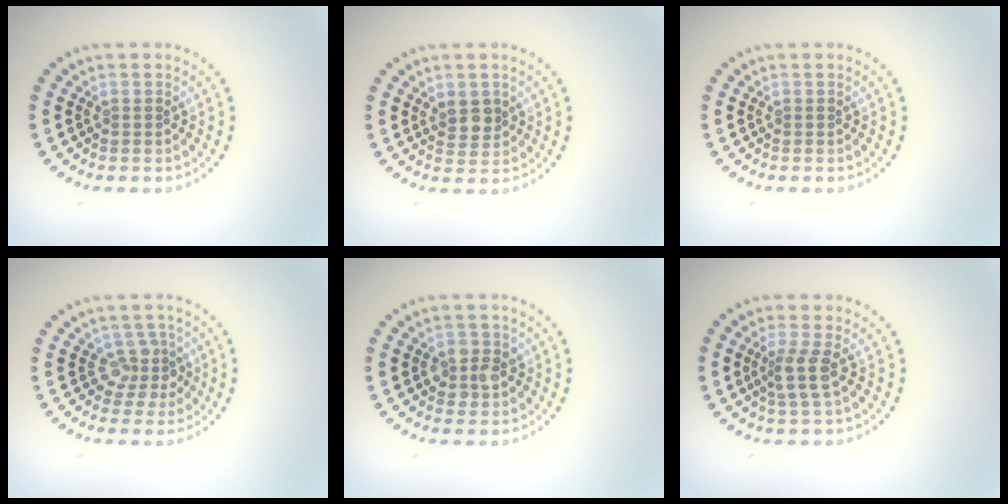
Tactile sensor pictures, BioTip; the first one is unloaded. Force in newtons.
{"total": 1.9, "press": 1.8, "slide": 0.7}
{"total": 0.0}
{"total": 2.6, "press": 1.9, "slide": 1.7}
{"total": 2.2, "press": 2.1, "slide": 0.6}
{"total": 2.4, "press": 1.9, "slide": 1.5}